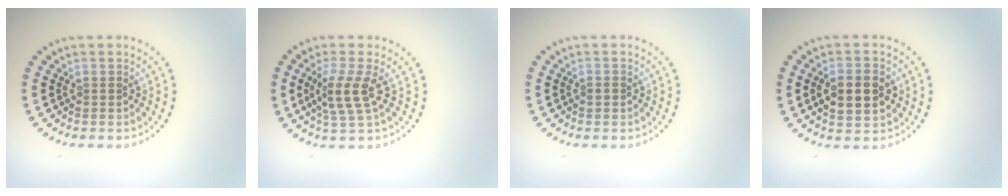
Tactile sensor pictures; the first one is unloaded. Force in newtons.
{"total": 3.2, "press": 2.8, "slide": 1.5}
{"total": 1.0, "press": 1.0, "slide": 0.2}
{"total": 4.6, "press": 4.6, "slide": 0.4}